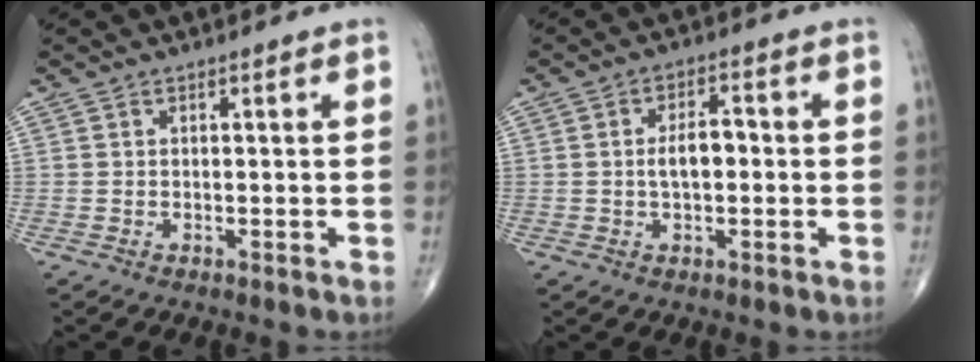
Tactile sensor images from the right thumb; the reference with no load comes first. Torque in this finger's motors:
{"motor_torque": [0.25, 0.11, 0.59, -0.11, 0.02]}